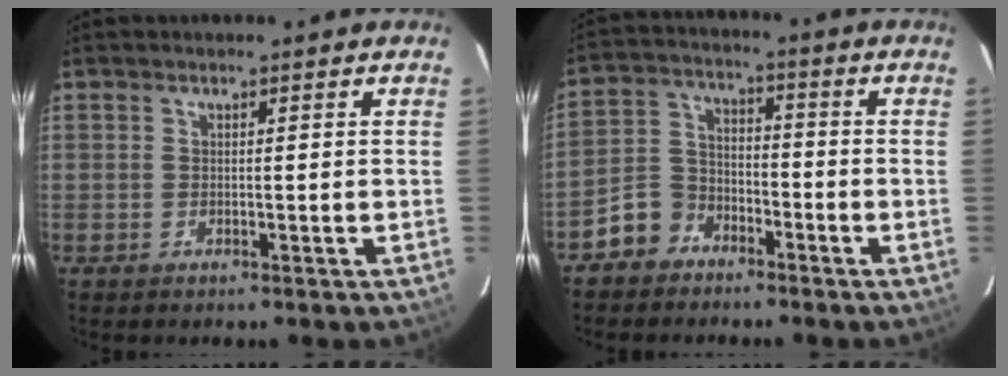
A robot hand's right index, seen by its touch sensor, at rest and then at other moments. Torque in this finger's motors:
{"motor_torque": [0.12, -0.26, -0.04, -0.07]}